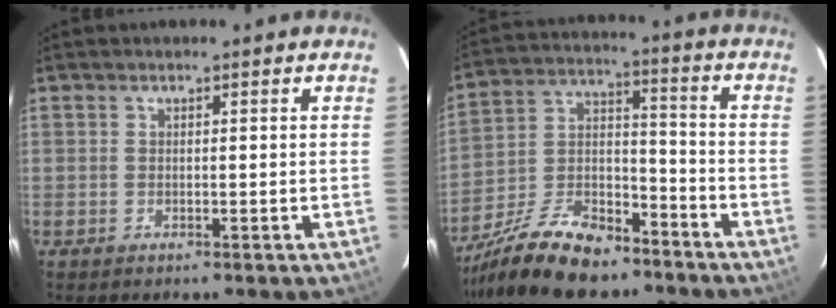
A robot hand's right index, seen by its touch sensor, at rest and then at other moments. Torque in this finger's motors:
{"motor_torque": [0.96, -1.18, 0.78, 0.10]}